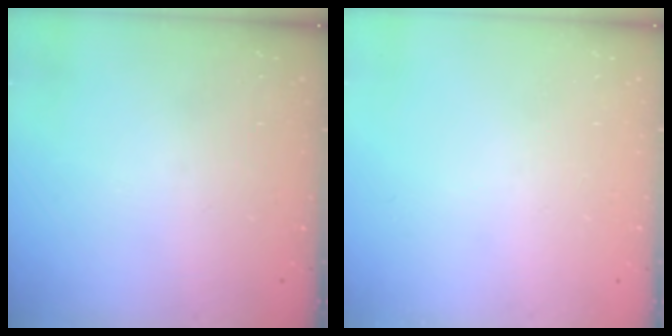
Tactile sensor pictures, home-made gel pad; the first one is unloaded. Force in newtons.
{"total": 0.0}